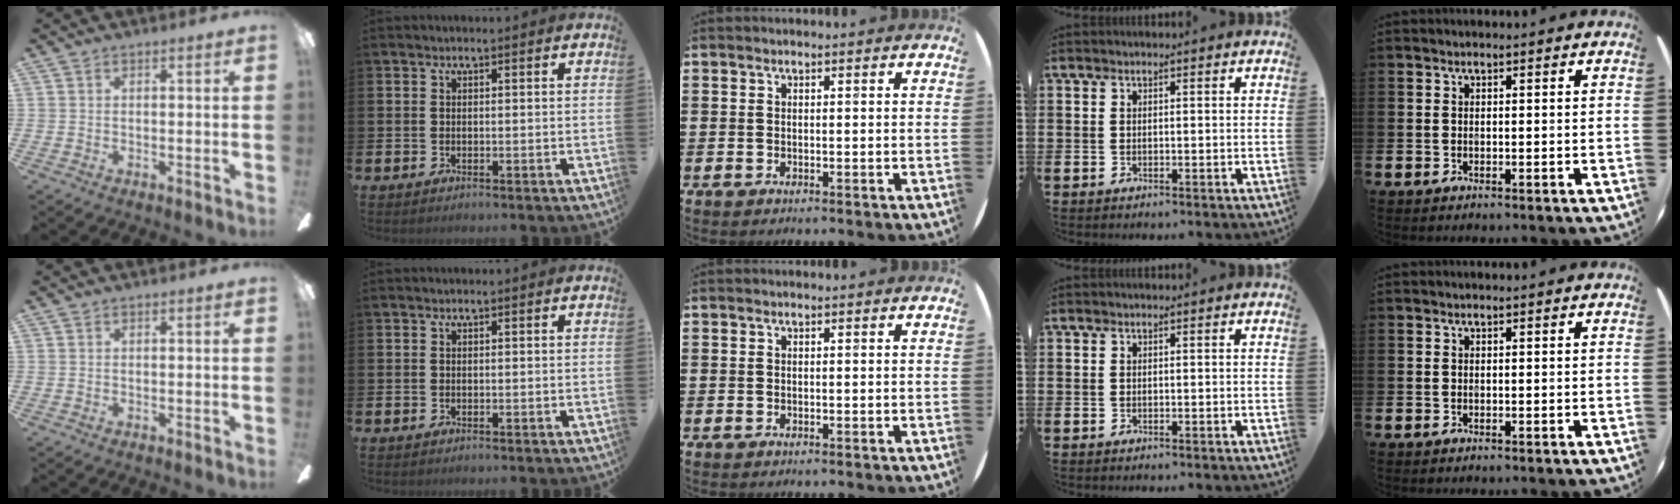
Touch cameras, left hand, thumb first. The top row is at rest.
{}